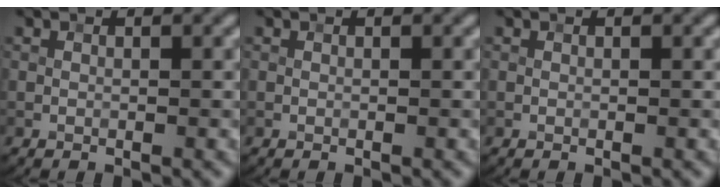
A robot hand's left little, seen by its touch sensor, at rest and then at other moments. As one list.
[{"total": 0.0}, {"total": 0.0}]